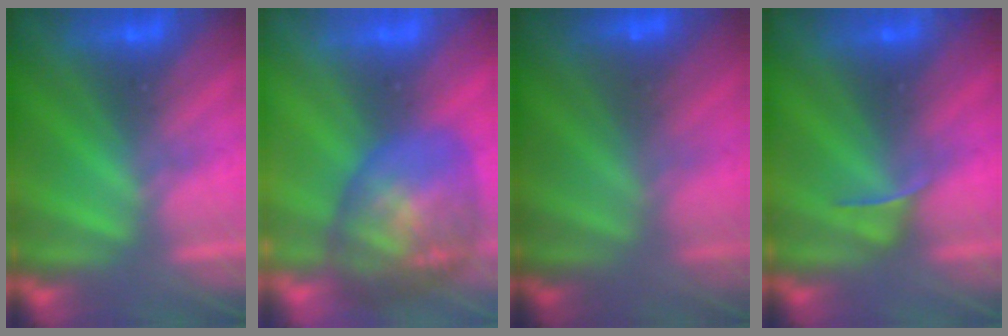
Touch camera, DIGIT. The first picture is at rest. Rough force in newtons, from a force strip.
{"total": 9.5}
{"total": 2.3}
{"total": 2.6}